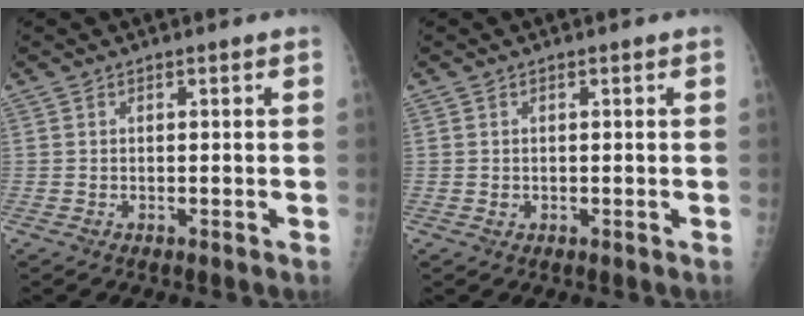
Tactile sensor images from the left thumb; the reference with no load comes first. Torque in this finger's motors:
{"motor_torque": [-0.03, -0.01, 0.00, -0.01, 0.00]}